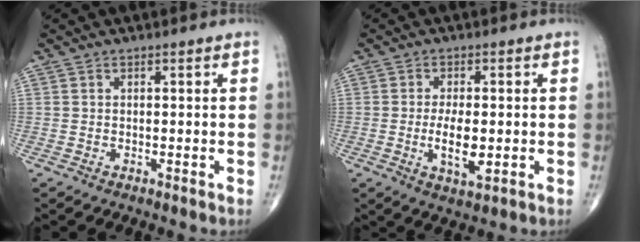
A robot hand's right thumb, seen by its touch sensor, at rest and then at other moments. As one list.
[{"total": 6.4, "force": [-0.9, 2.6, 5.8], "torque": [-0.100, -0.010, -0.014]}]